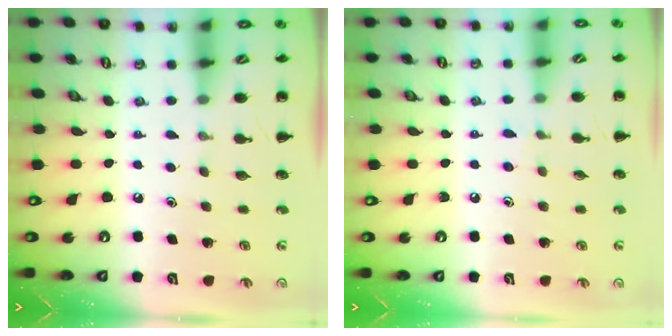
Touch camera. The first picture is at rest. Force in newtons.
{"total": 4.7, "press": 4.3, "slide": 1.9}